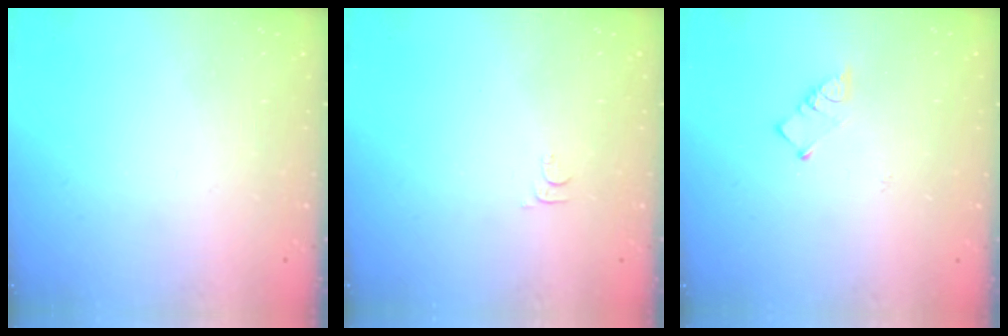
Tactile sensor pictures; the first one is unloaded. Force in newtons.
{"total": 4.6, "press": 4.6, "slide": 0.6}
{"total": 3.4, "press": 3.3, "slide": 0.5}